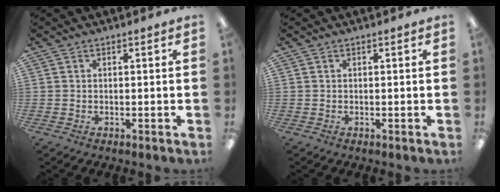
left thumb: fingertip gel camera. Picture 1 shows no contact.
{"total": 0.0}